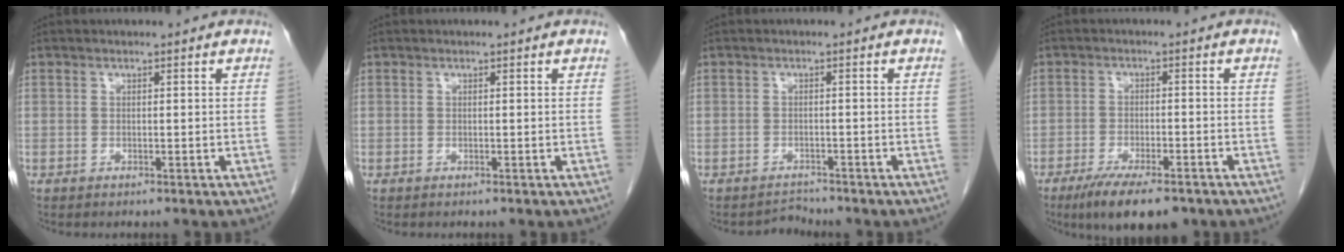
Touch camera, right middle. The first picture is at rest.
{"total": 0.0}
{"total": 1.7, "force": [-1.5, 0.1, -0.8], "torque": [0.015, -0.008, -0.023]}
{"total": 9.5, "force": [-6.8, 2.6, 6.1], "torque": [-0.094, -0.014, -0.106]}